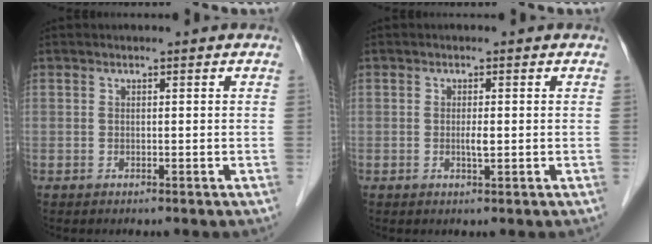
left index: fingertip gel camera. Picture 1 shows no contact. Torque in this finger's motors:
{"motor_torque": [0.23, 0.11, 0.03, 0.01]}